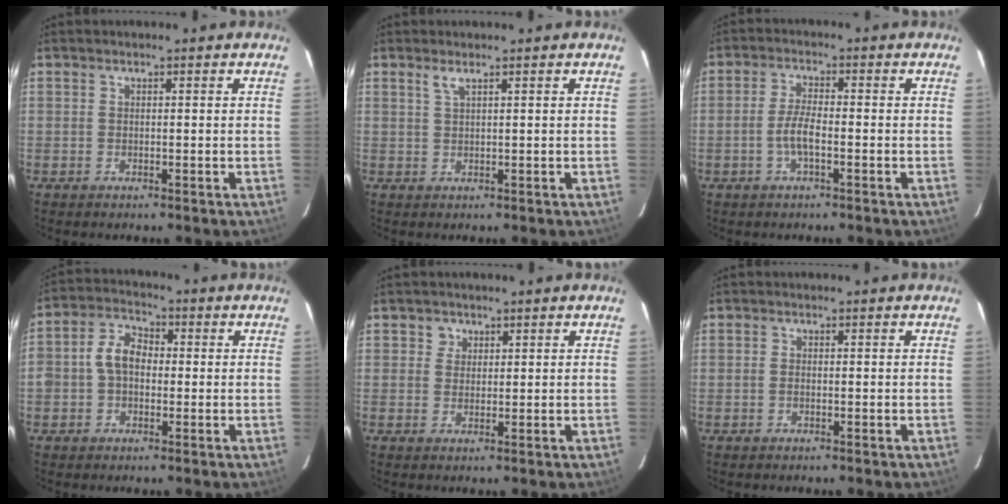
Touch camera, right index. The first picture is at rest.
{"total": 1.3, "force": [0.9, -0.1, 1.0], "torque": [-0.021, 0.002, 0.017]}
{"total": 4.2, "force": [-1.5, 1.1, 3.8], "torque": [-0.081, 0.002, -0.029]}
{"total": 6.5, "force": [-0.4, 4.8, 4.3], "torque": [-0.086, 0.021, -0.009]}
{"total": 2.1, "force": [0.9, 1.9, 0.0], "torque": [0.011, 0.012, 0.013]}
{"total": 0.5, "force": [-0.2, 0.3, 0.4], "torque": [-0.011, 0.000, -0.004]}